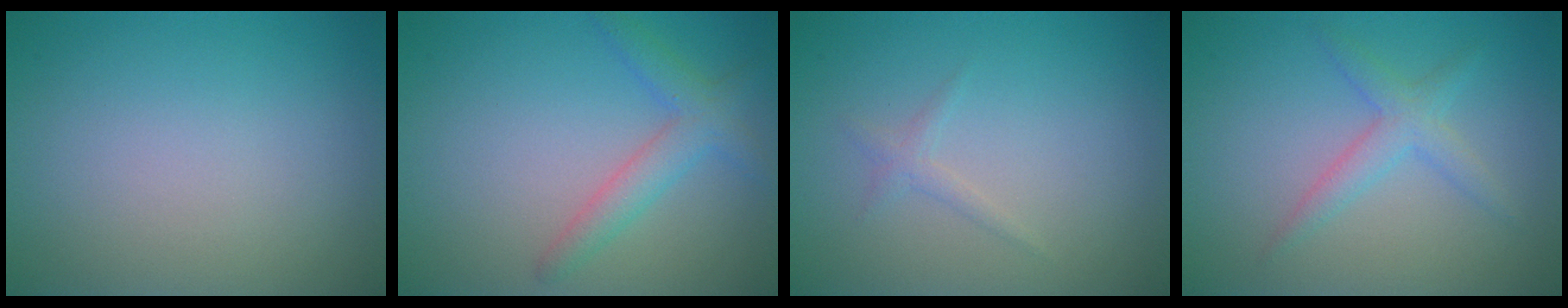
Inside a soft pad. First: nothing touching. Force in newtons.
{"total": 2.9, "press": 2.9, "slide": 0.1}
{"total": 0.9, "press": 0.9, "slide": 0.1}
{"total": 2.3, "press": 2.3, "slide": 0.2}